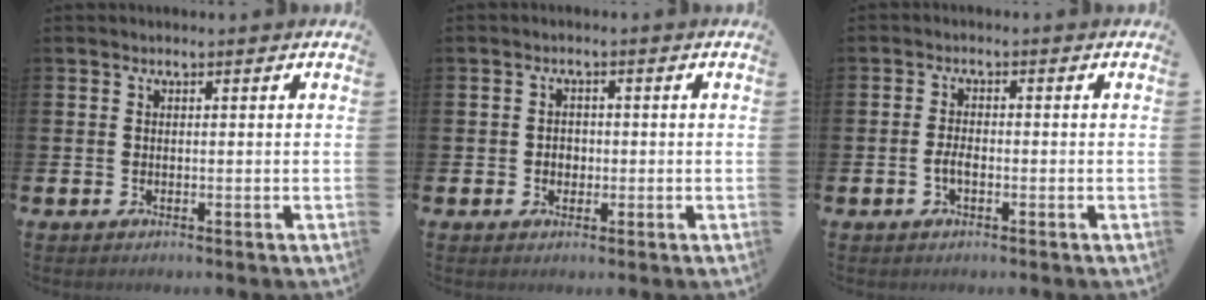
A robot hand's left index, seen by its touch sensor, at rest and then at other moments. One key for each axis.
{"total": 1.8, "fx": -0.3, "fy": 1.6, "fz": 0.8, "tx": -0.009, "ty": 0.004, "tz": -0.012}
{"total": 2.1, "fx": -0.8, "fy": 1.0, "fz": 1.7, "tx": -0.032, "ty": 0.003, "tz": -0.015}